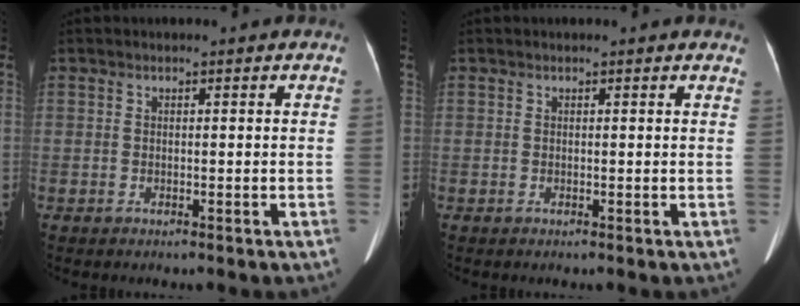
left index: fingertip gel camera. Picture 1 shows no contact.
{"total": 2.0, "force": [1.9, 0.4, 0.5], "torque": [-0.008, 0.001, 0.005]}